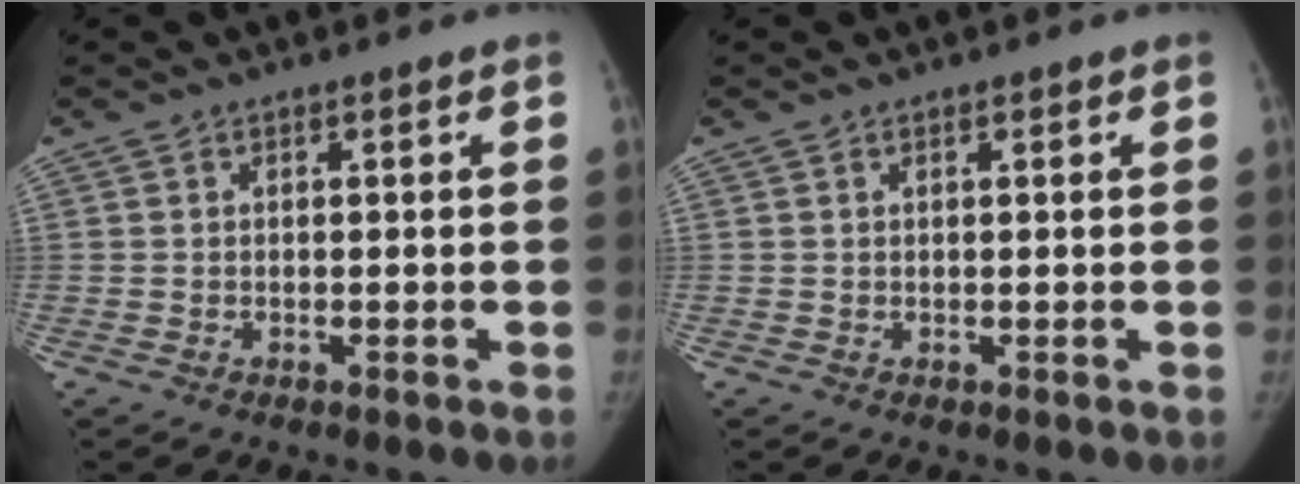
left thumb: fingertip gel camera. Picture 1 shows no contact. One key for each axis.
{"total": 0.6, "fx": 0.3, "fy": 0.1, "fz": 0.4, "tx": -0.007, "ty": 0.000, "tz": 0.005}